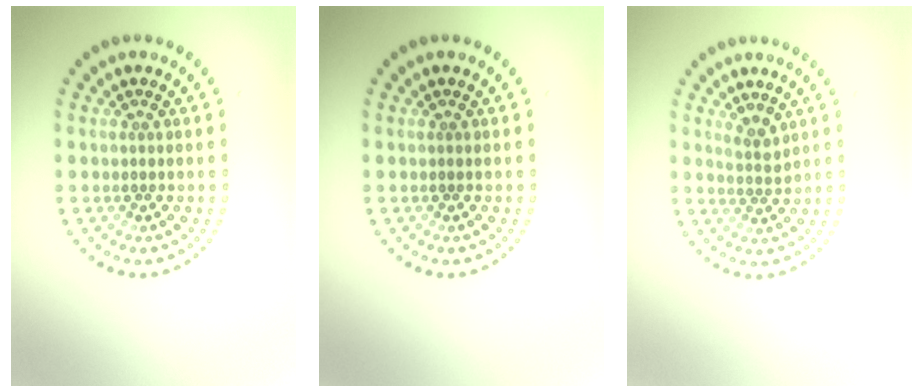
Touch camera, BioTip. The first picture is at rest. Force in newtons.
{"total": 0.0}
{"total": 1.8, "press": 1.3, "slide": 1.2}